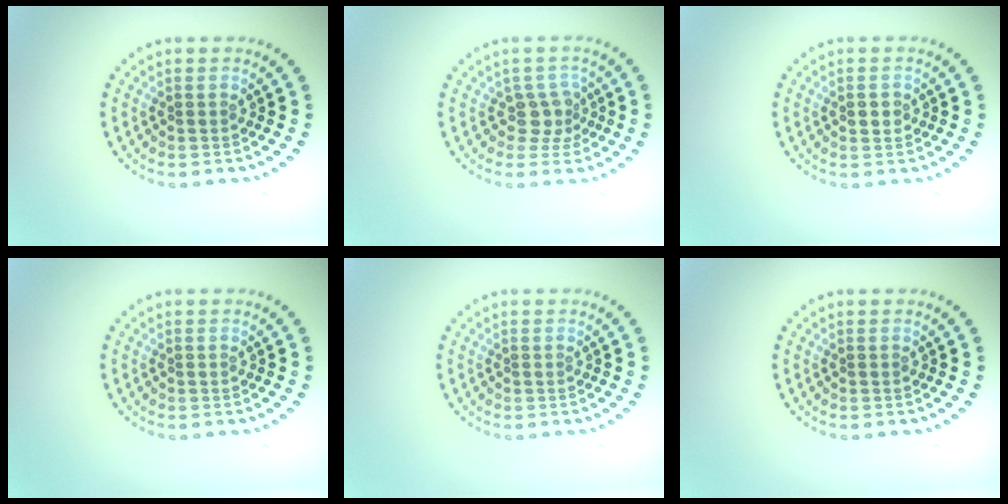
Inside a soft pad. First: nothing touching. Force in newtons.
{"total": 2.3, "press": 1.8, "slide": 1.6}
{"total": 0.8, "press": 0.8, "slide": 0.2}
{"total": 0.0}
{"total": 0.0}
{"total": 0.0}